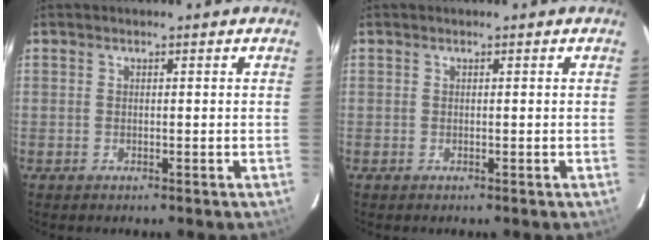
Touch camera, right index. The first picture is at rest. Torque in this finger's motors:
{"motor_torque": [2.14, 0.00, -0.01, 0.00]}